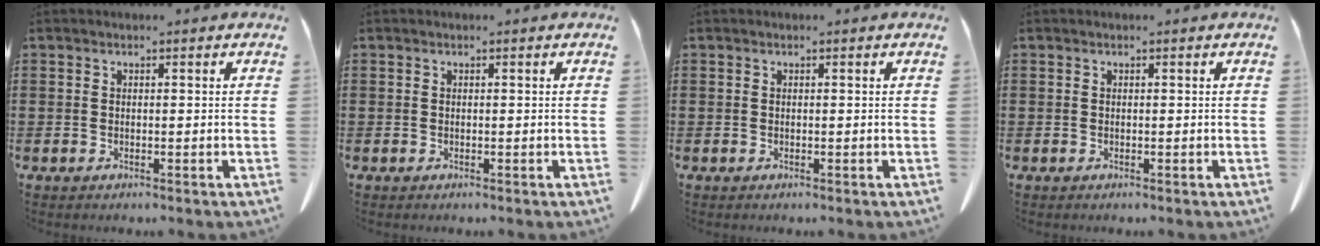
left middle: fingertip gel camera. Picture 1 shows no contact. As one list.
[{"total": 0.0}, {"total": 0.0}, {"total": 0.0}]